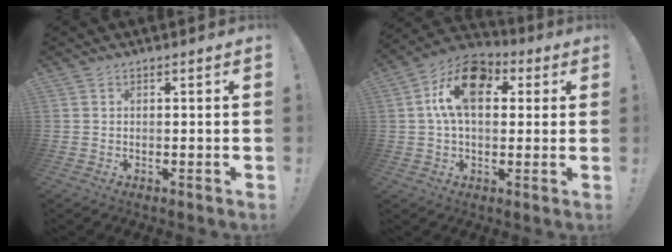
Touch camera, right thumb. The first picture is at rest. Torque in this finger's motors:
{"motor_torque": [0.02, 0.85, 0.13, 0.15, 0.44]}